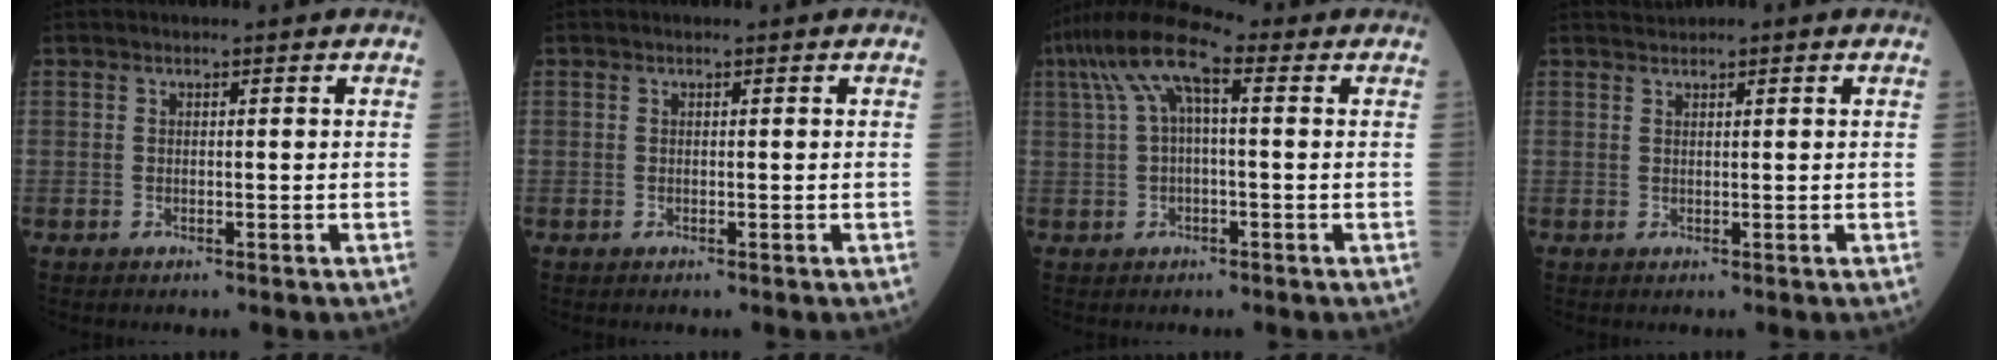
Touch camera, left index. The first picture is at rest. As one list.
[{"total": 0.0}, {"total": 9.1, "force": [3.1, 2.3, 8.2], "torque": [-0.167, 0.047, 0.054]}, {"total": 0.9, "force": [0.9, 0.0, 0.2], "torque": [-0.008, 0.018, 0.018]}]